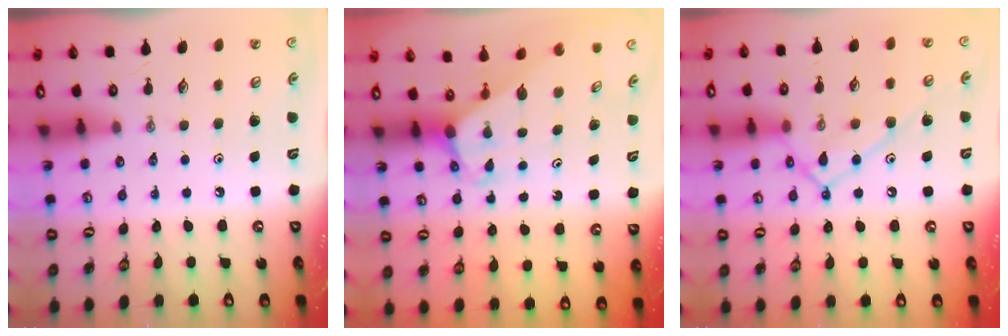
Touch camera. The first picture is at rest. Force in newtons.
{"total": 3.0, "press": 3.0, "slide": 0.1}
{"total": 12.7, "press": 12.6, "slide": 1.1}